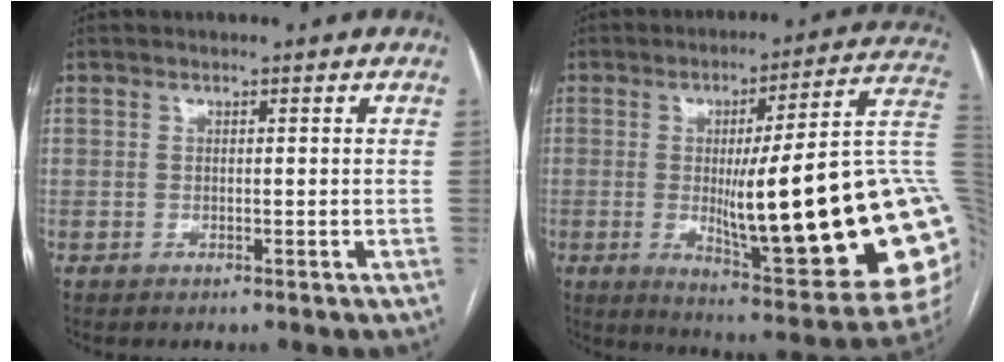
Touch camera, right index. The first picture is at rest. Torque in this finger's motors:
{"motor_torque": [2.14, 0.00, 1.06, 0.21]}